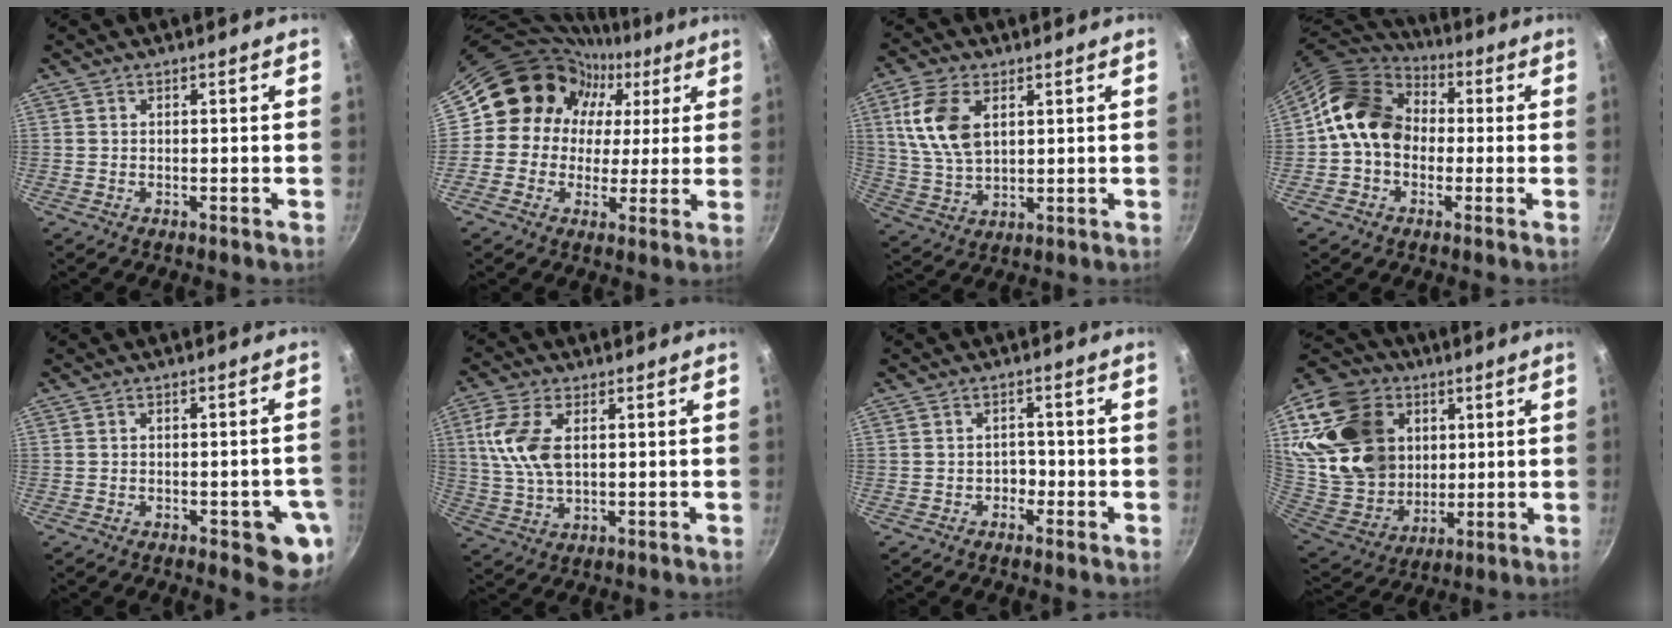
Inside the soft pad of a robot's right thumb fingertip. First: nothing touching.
{"total": 13.3, "force": [4.0, 11.8, 4.6], "torque": [-0.035, 0.017, 0.049]}
{"total": 11.3, "force": [3.7, 6.6, 8.5], "torque": [-0.162, -0.013, 0.076]}
{"total": 14.8, "force": [0.6, 11.7, 9.0], "torque": [-0.118, 0.029, -0.008]}
{"total": 8.0, "force": [-2.7, 3.1, 6.9], "torque": [-0.053, 0.007, -0.032]}
{"total": 9.8, "force": [2.3, 5.3, 7.9], "torque": [-0.159, -0.002, 0.046]}
{"total": 1.9, "force": [-1.0, 1.4, 0.8], "torque": [0.006, 0.015, -0.015]}
{"total": 26.2, "force": [8.4, 20.5, 14.0], "torque": [-0.240, -0.019, 0.172]}